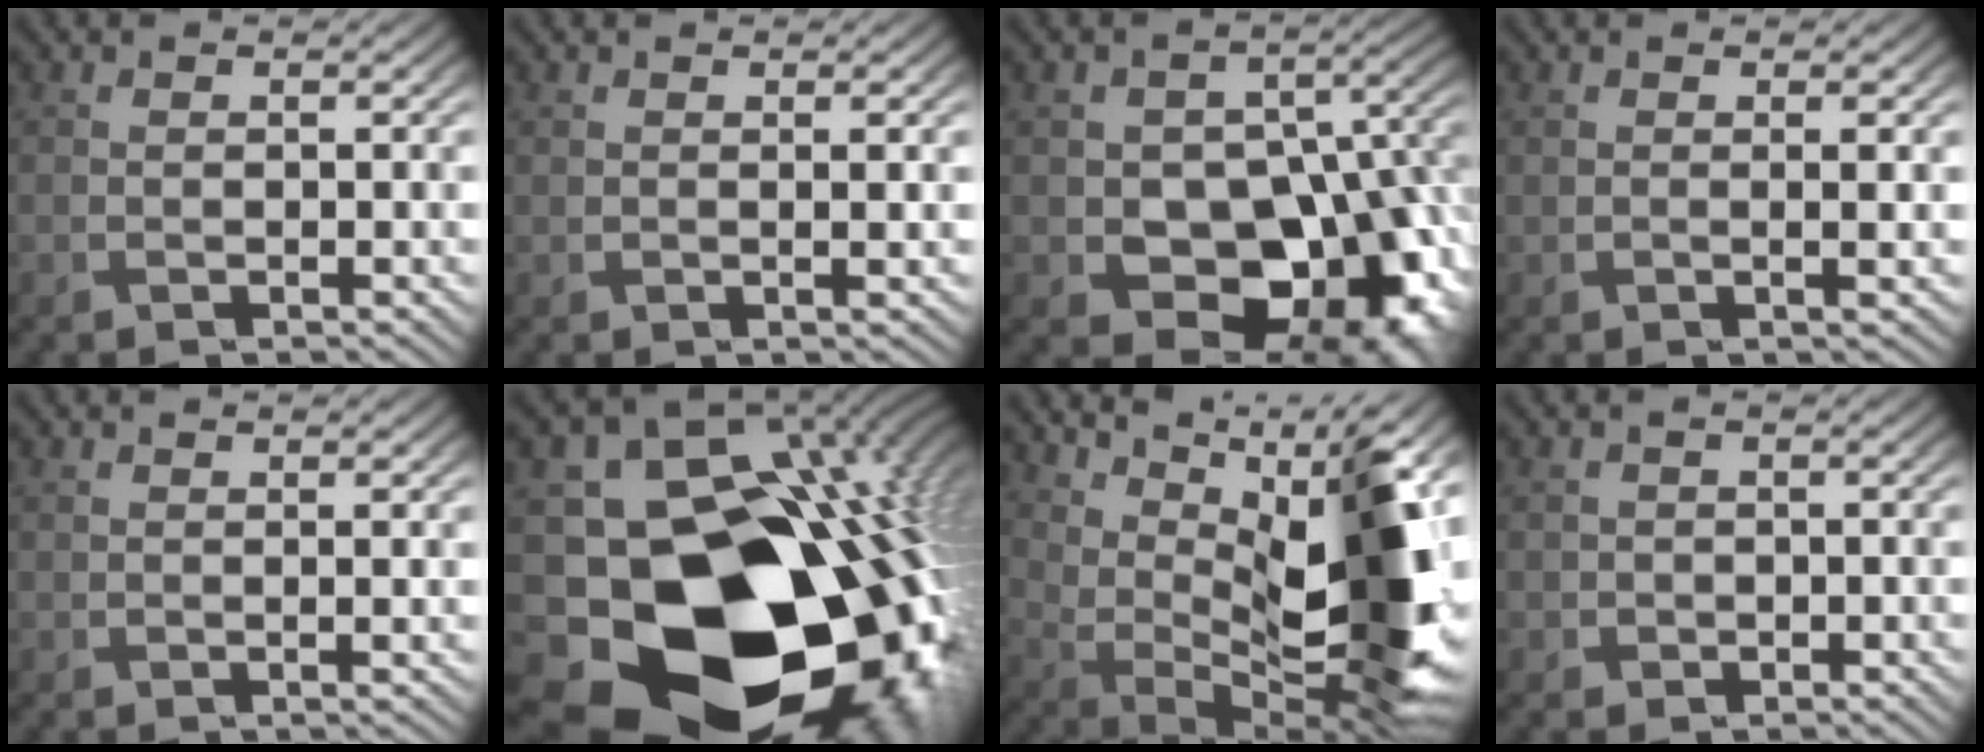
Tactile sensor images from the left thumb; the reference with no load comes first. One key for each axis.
{"total": 0.8, "fx": 0.4, "fy": 0.1, "fz": 0.7, "tx": -0.013, "ty": -0.001, "tz": 0.010}
{"total": 16.1, "fx": -6.0, "fy": 11.0, "fz": 10.1, "tx": -0.123, "ty": -0.010, "tz": -0.088}
{"total": 1.0, "fx": 0.2, "fy": -0.1, "fz": 1.0, "tx": -0.018, "ty": -0.001, "tz": 0.005}
{"total": 0.7, "fx": 0.5, "fy": 0.2, "fz": 0.4, "tx": -0.009, "ty": -0.001, "tz": 0.012}
{"total": 23.6, "fx": -9.1, "fy": 17.3, "fz": 13.3, "tx": -0.207, "ty": -0.058, "tz": -0.141}
{"total": 14.5, "fx": 5.4, "fy": 5.4, "fz": 12.3, "tx": -0.202, "ty": 0.004, "tz": 0.099}
{"total": 1.7, "fx": -0.6, "fy": 1.6, "fz": 0.3, "tx": -0.008, "ty": -0.004, "tz": -0.016}